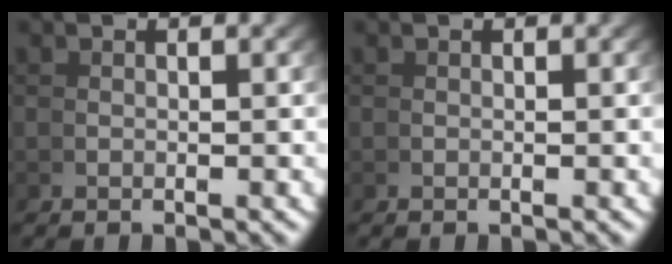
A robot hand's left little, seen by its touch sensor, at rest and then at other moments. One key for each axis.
{"total": 0.0}